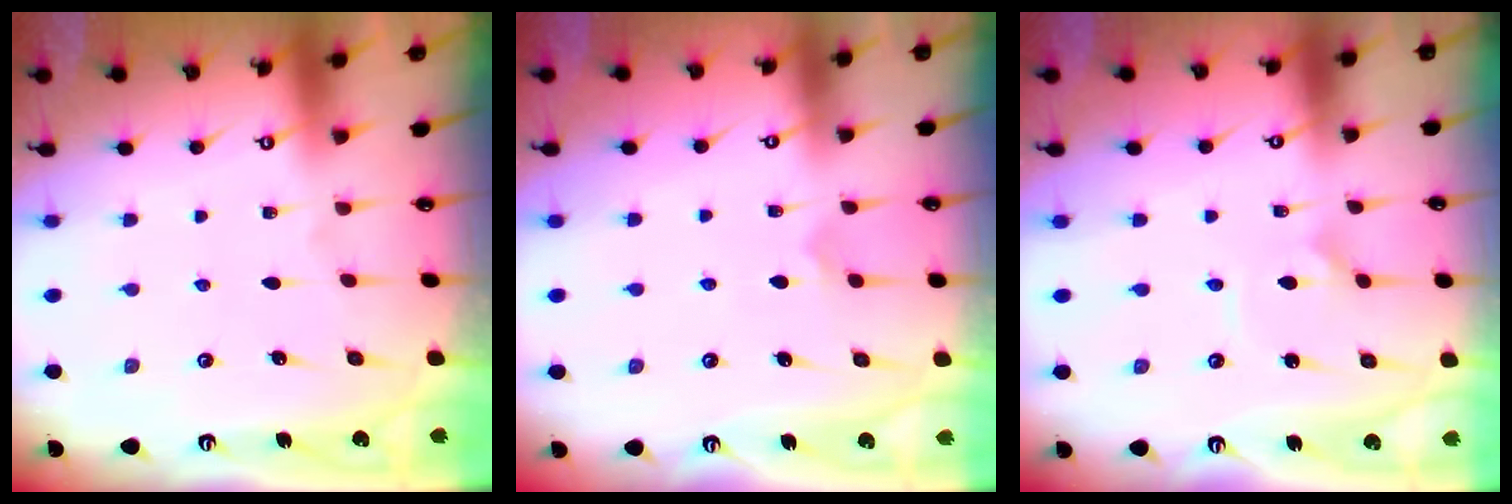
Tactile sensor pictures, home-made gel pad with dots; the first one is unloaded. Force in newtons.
{"total": 4.4, "press": 4.4, "slide": 0.4}
{"total": 1.8, "press": 1.8, "slide": 0.1}